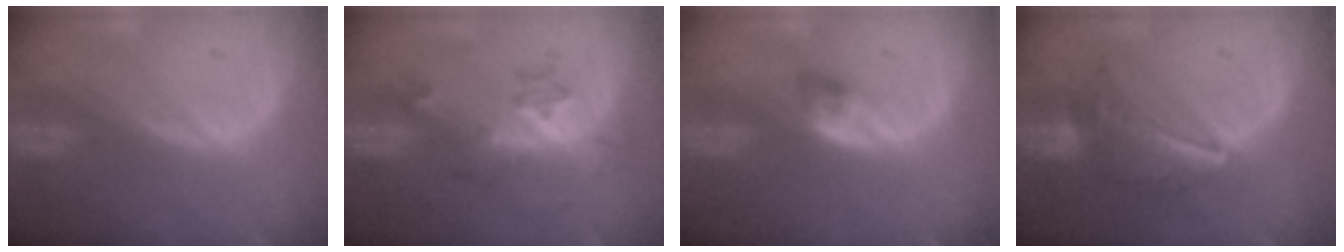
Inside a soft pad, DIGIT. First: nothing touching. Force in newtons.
{"total": 6.1, "press": 5.4, "slide": 2.9}
{"total": 2.8, "press": 2.4, "slide": 1.4}
{"total": 6.4, "press": 6.3, "slide": 1.1}